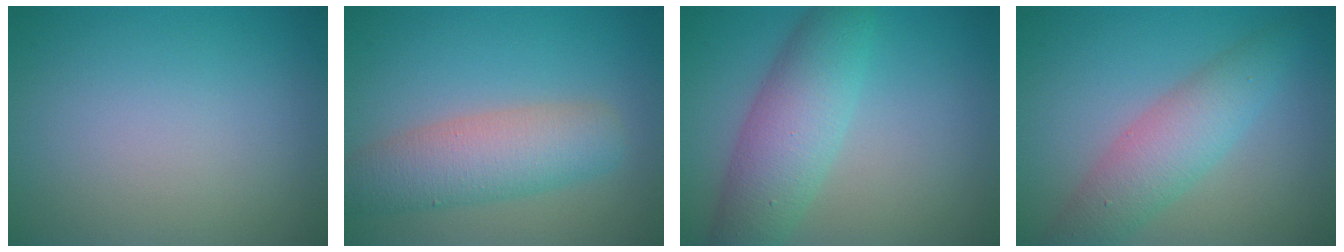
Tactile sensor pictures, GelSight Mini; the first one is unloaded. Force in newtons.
{"total": 5.5, "press": 5.5, "slide": 0.3}
{"total": 6.0, "press": 6.0, "slide": 0.3}
{"total": 4.6, "press": 4.6, "slide": 0.1}